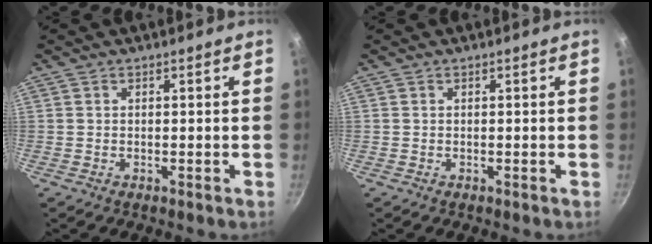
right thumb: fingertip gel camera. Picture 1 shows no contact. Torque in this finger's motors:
{"motor_torque": [0.00, 0.00, 0.00, 0.00, 0.01]}